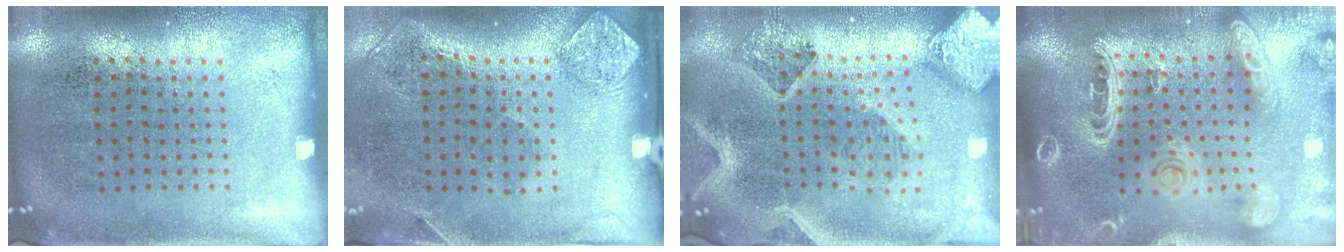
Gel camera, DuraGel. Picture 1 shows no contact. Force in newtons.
{"total": 1.9, "press": 1.1, "slide": 1.5}
{"total": 3.0, "press": 2.6, "slide": 1.5}
{"total": 3.4, "press": 2.7, "slide": 2.1}